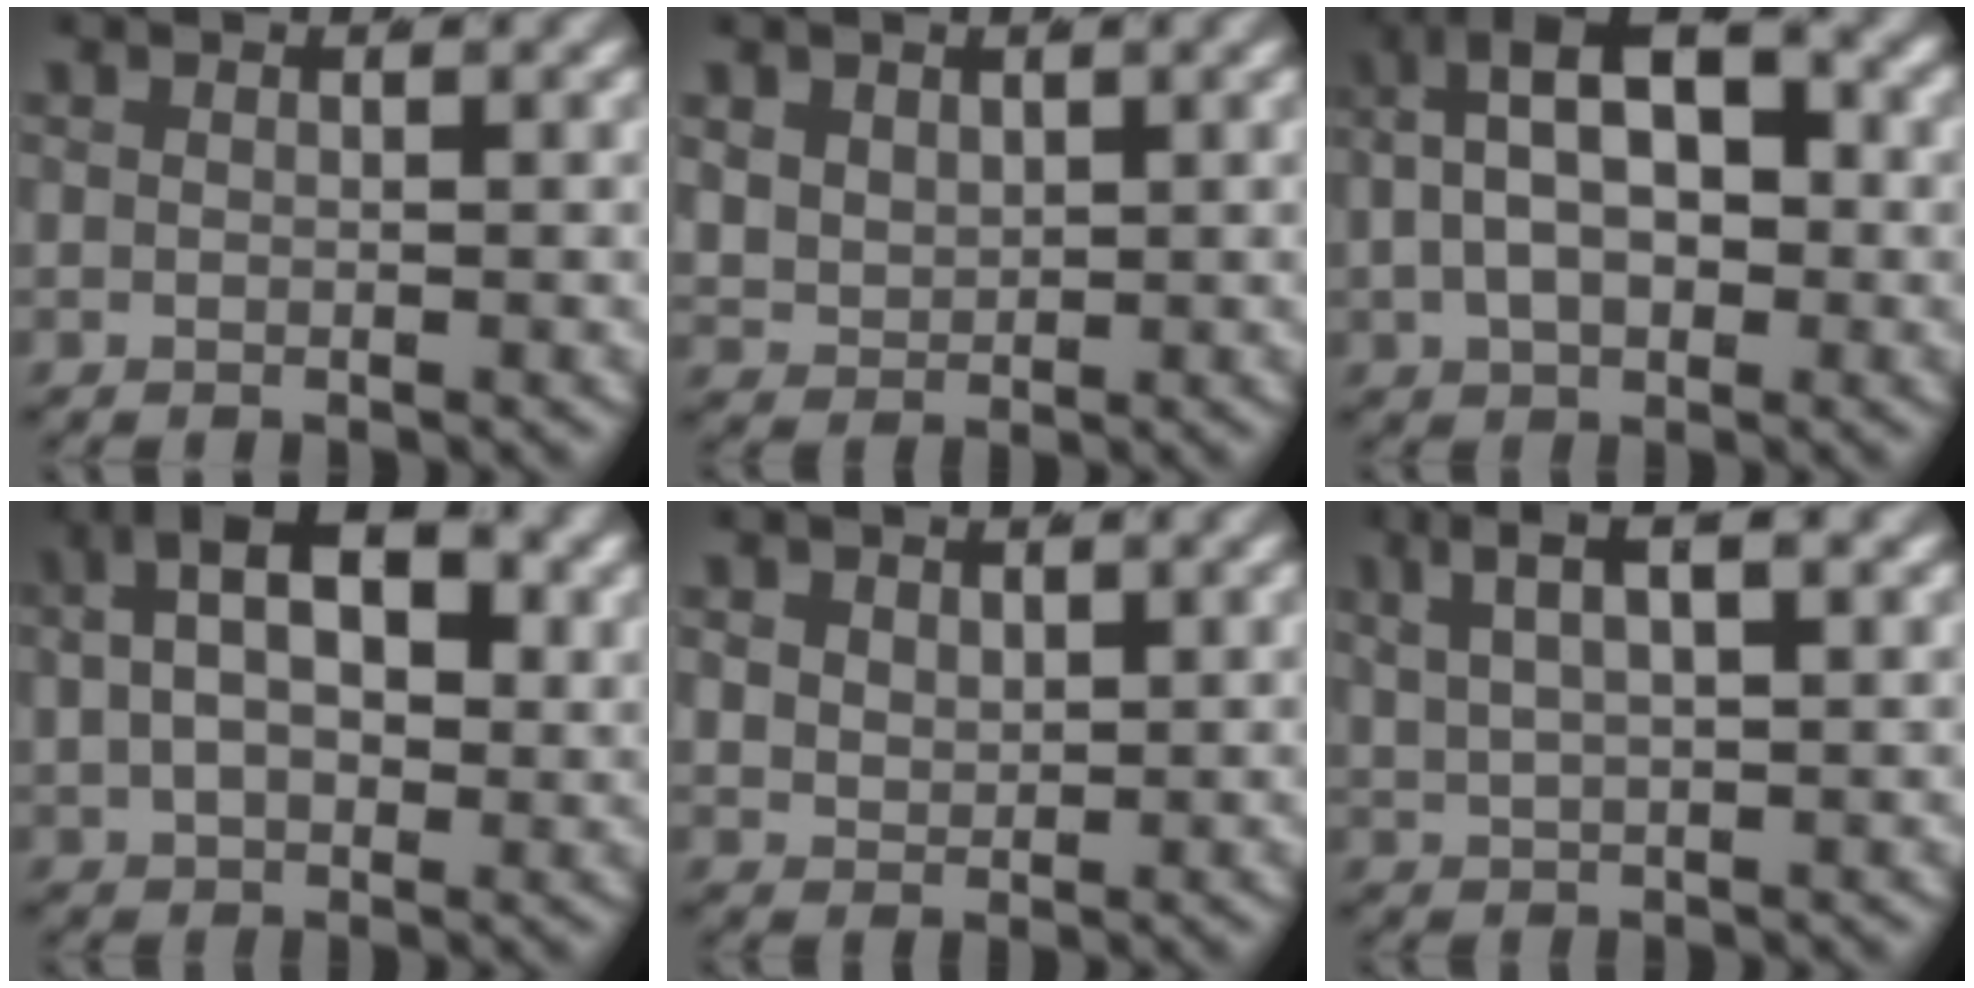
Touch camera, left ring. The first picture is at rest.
{"total": 4.5, "force": [0.3, 4.1, 1.7], "torque": [-0.077, -0.028, 0.013]}
{"total": 10.1, "force": [0.9, 6.9, 7.4], "torque": [-0.124, 0.009, 0.000]}
{"total": 8.5, "force": [1.6, 5.4, 6.3], "torque": [-0.095, 0.009, 0.013]}
{"total": 3.1, "force": [0.3, 2.8, 1.3], "torque": [-0.053, -0.023, 0.016]}
{"total": 5.3, "force": [2.4, 2.7, 3.8], "torque": [-0.067, 0.021, 0.032]}